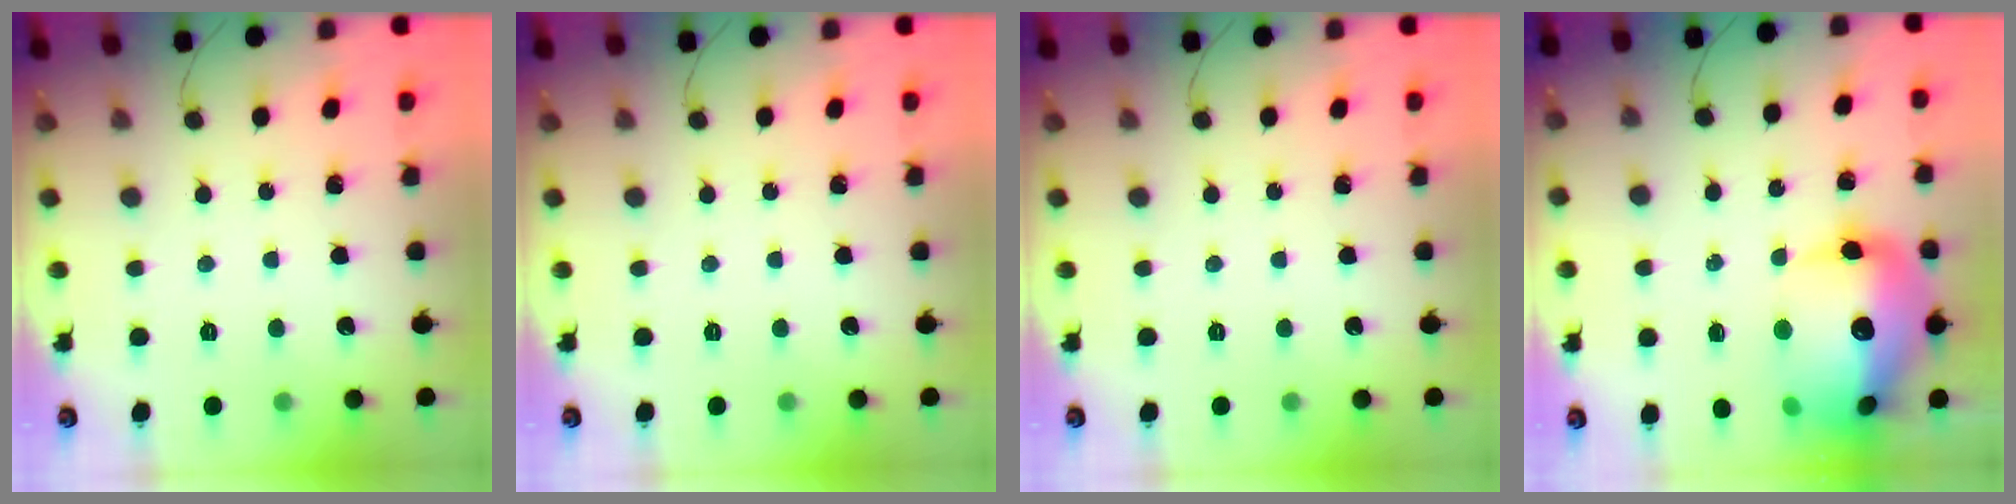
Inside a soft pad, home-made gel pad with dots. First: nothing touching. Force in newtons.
{"total": 0.0}
{"total": 0.0}
{"total": 24.9, "press": 24.4, "slide": 5.1}